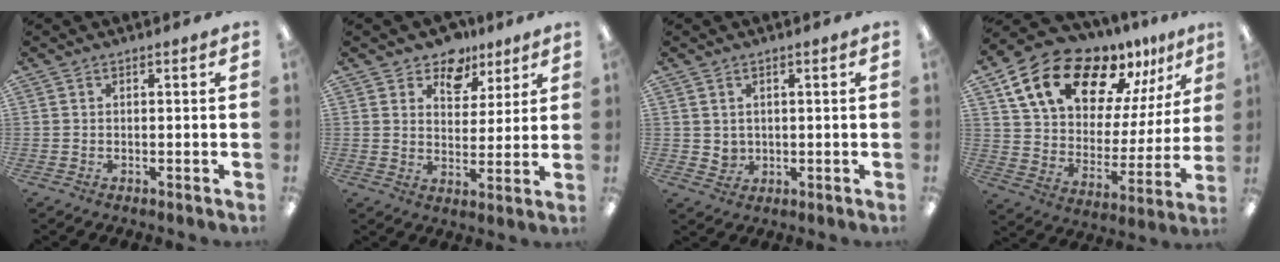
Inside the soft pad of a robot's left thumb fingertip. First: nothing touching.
{"total": 9.0, "force": [6.7, 5.6, 2.2], "torque": [-0.036, -0.040, 0.122]}
{"total": 2.5, "force": [1.1, 2.2, 0.3], "torque": [-0.003, -0.003, 0.019]}
{"total": 19.2, "force": [14.3, 8.6, 9.5], "torque": [-0.167, -0.098, 0.251]}